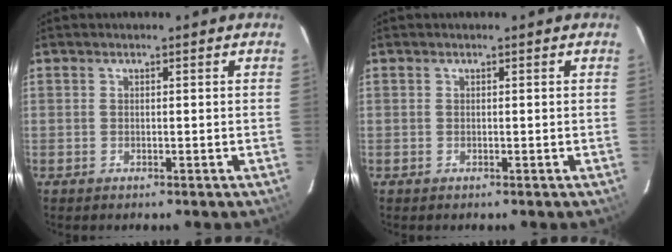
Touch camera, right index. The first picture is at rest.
{"total": 0.0}